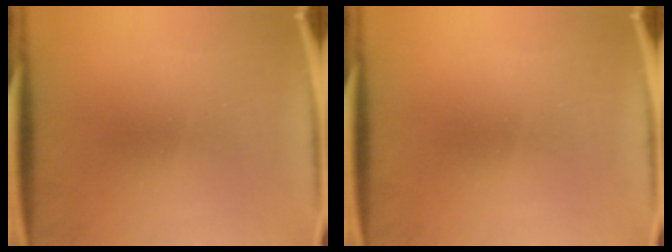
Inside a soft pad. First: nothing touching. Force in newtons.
{"total": 0.0}